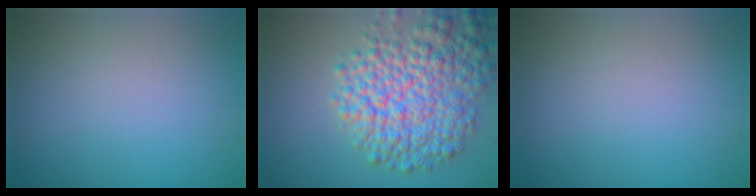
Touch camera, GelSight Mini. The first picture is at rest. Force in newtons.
{"total": 8.2, "press": 8.2, "slide": 0.3}
{"total": 0.0}